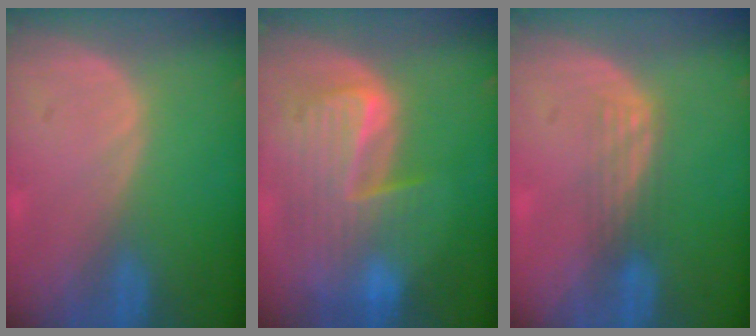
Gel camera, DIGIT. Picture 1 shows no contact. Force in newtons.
{"total": 9.8, "press": 8.4, "slide": 5.0}
{"total": 2.9, "press": 2.5, "slide": 1.5}